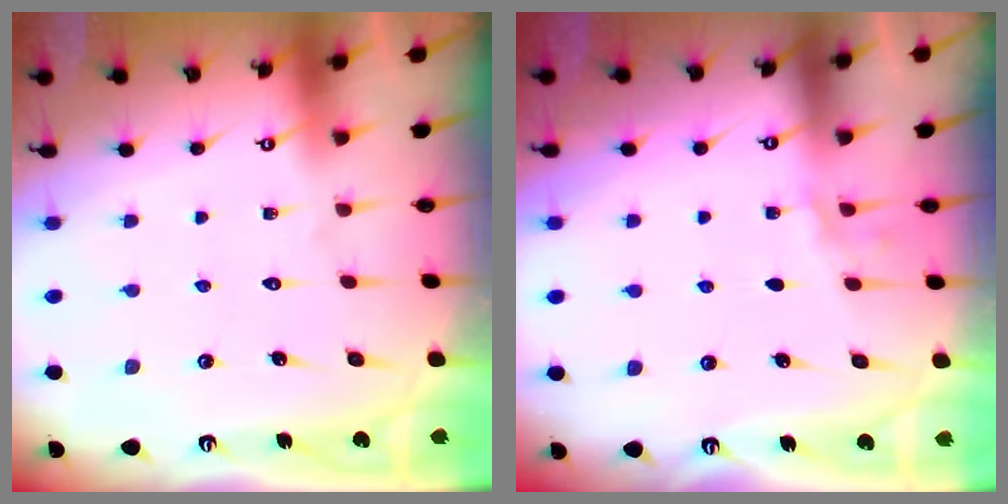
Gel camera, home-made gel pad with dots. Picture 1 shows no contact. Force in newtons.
{"total": 2.7, "press": 2.4, "slide": 1.4}